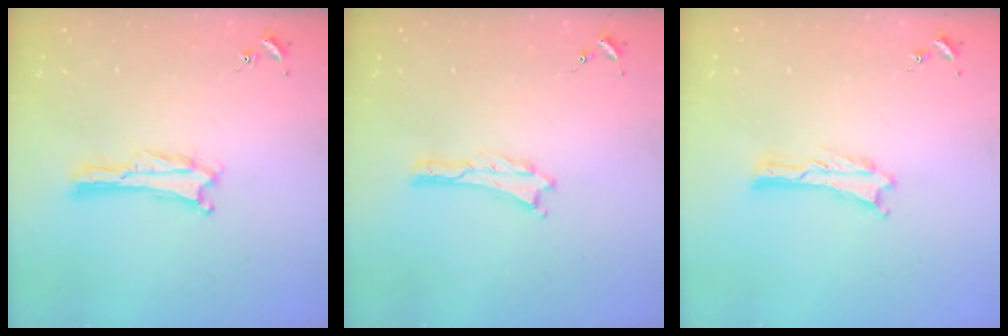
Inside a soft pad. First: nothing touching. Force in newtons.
{"total": 0.0}
{"total": 0.0}